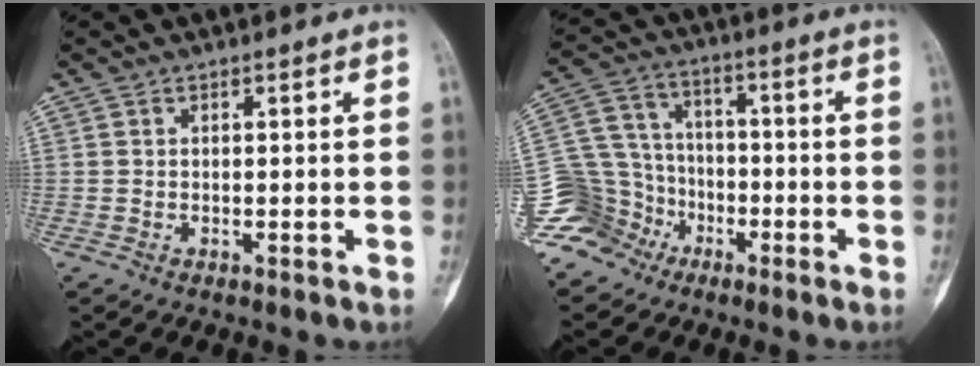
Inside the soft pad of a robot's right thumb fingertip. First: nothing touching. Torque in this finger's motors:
{"motor_torque": [0.08, 0.10, 0.09, -0.05, -0.03]}